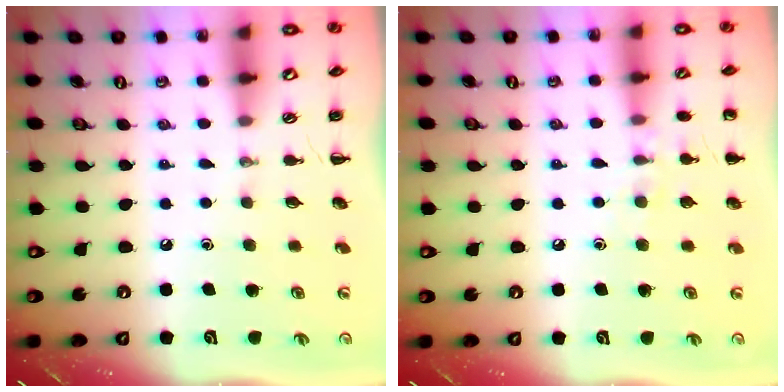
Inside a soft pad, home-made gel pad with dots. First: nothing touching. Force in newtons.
{"total": 6.8, "press": 6.5, "slide": 2.1}